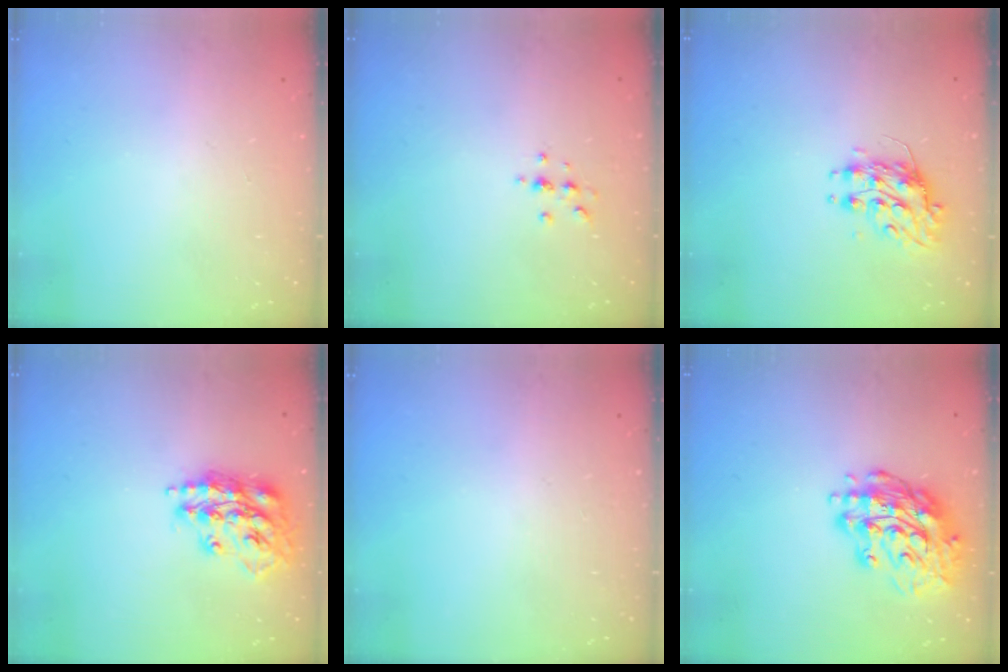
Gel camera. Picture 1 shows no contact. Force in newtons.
{"total": 3.3, "press": 3.2, "slide": 0.4}
{"total": 8.3, "press": 8.2, "slide": 0.6}
{"total": 16.1, "press": 16.0, "slide": 1.6}
{"total": 0.0}
{"total": 16.6, "press": 16.6, "slide": 1.6}